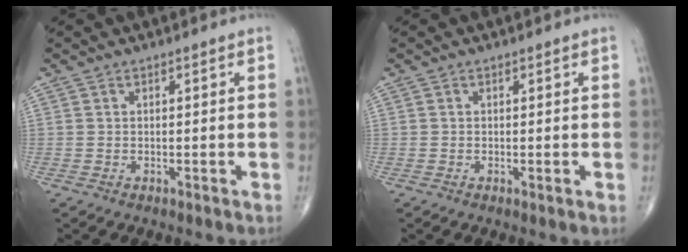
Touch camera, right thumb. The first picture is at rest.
{"total": 0.8, "force": [-0.1, 0.0, 0.8], "torque": [-0.015, -0.004, -0.001]}